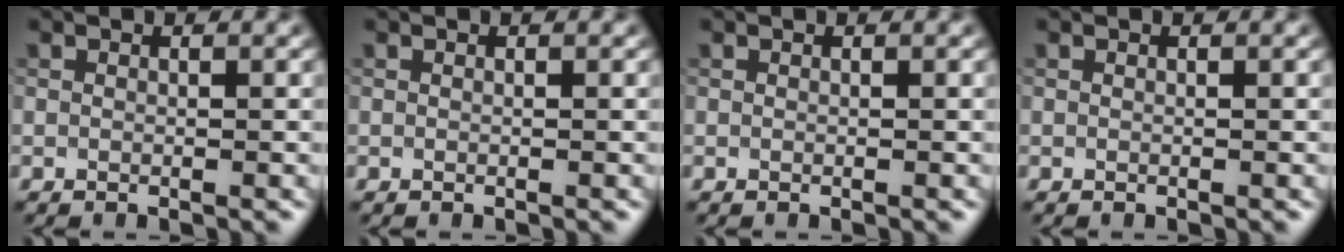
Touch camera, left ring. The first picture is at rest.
{"total": 0.0}
{"total": 0.0}
{"total": 0.0}